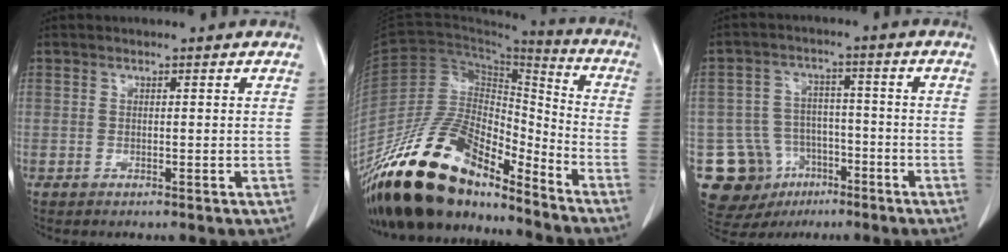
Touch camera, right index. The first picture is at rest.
{"total": 21.3, "force": [-16.9, 7.2, 10.7], "torque": [-0.205, 0.019, -0.309]}
{"total": 13.2, "force": [-6.4, 10.9, 3.7], "torque": [-0.077, 0.042, -0.091]}